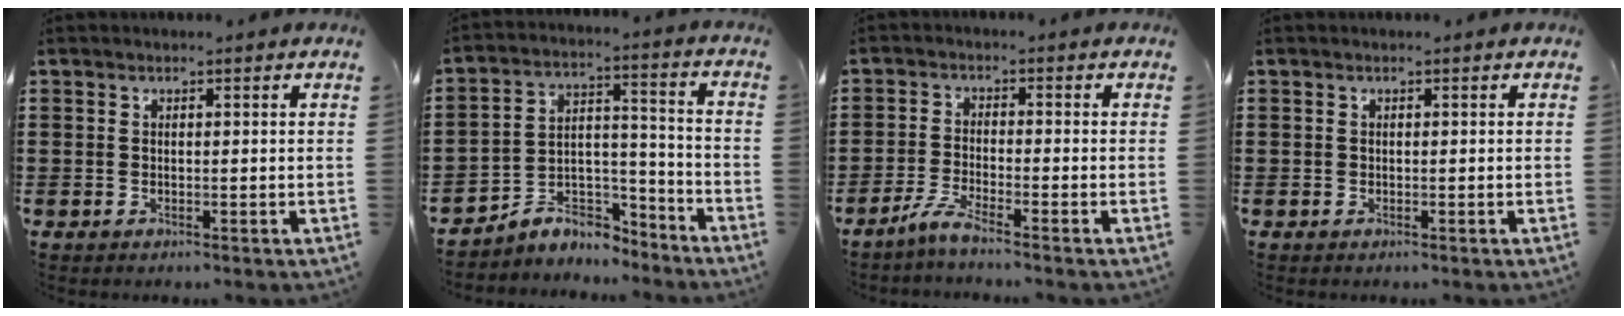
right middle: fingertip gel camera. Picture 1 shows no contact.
{"total": 5.4, "force": [-4.7, 2.5, 0.9], "torque": [-0.017, 0.009, -0.094]}
{"total": 3.6, "force": [-3.0, 0.0, 2.1], "torque": [-0.057, -0.007, -0.062]}
{"total": 0.0}